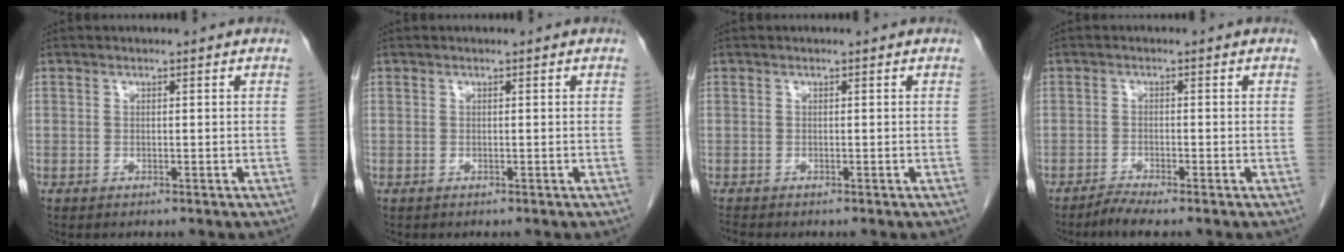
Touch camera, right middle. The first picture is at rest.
{"total": 0.0}
{"total": 0.7, "force": [-0.7, 0.0, 0.0], "torque": [-0.006, -0.004, -0.015]}
{"total": 2.3, "force": [-2.1, -0.5, 0.8], "torque": [-0.022, -0.008, -0.042]}